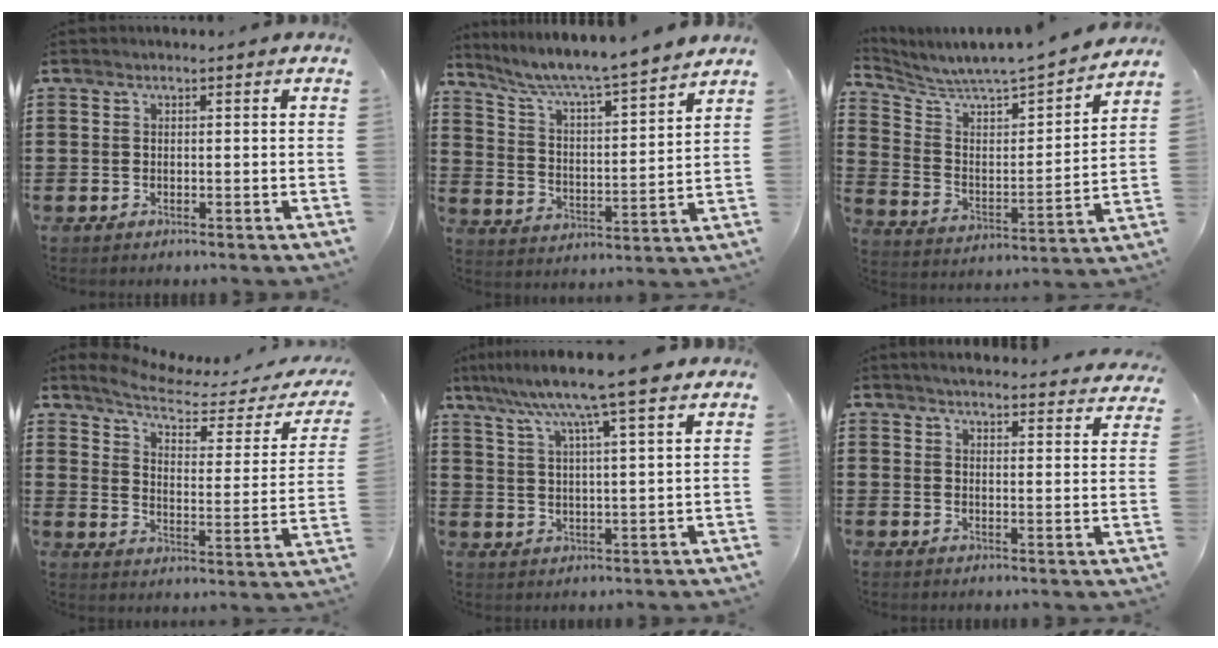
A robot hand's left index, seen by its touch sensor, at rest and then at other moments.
{"total": 5.9, "force": [5.5, -0.6, 2.0], "torque": [-0.064, -0.041, 0.086]}
{"total": 4.5, "force": [4.5, 0.1, 0.7], "torque": [-0.045, -0.057, 0.066]}
{"total": 5.9, "force": [4.6, 1.2, 3.5], "torque": [-0.084, -0.026, 0.073]}
{"total": 9.4, "force": [7.2, -0.2, 6.0], "torque": [-0.130, -0.028, 0.118]}
{"total": 3.6, "force": [3.6, -0.3, 0.7], "torque": [-0.028, -0.024, 0.061]}